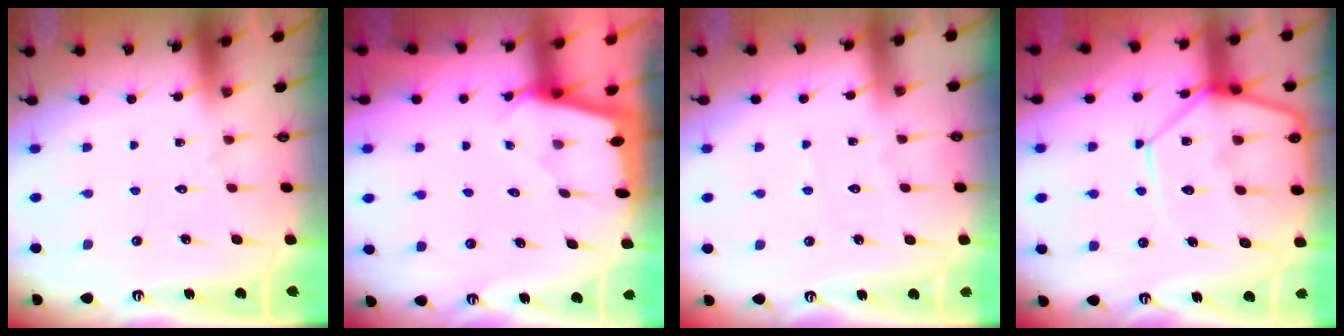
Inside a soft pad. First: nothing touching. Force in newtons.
{"total": 1.8, "press": 1.8, "slide": 0.1}
{"total": 2.9, "press": 2.9, "slide": 0.4}
{"total": 14.8, "press": 14.7, "slide": 1.3}